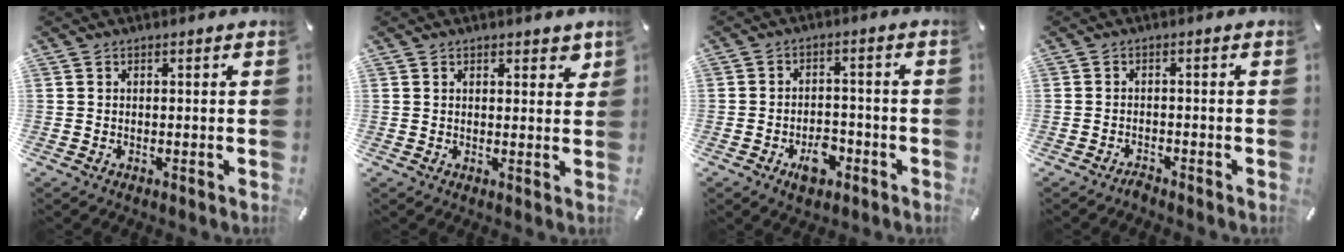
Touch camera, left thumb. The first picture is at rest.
{"total": 2.7, "force": [1.5, 1.5, 1.7], "torque": [-0.020, -0.002, 0.023]}
{"total": 6.9, "force": [-3.4, 4.3, 4.3], "torque": [-0.068, 0.017, -0.060]}
{"total": 1.8, "force": [-1.8, 0.3, 0.3], "torque": [-0.008, 0.006, -0.035]}